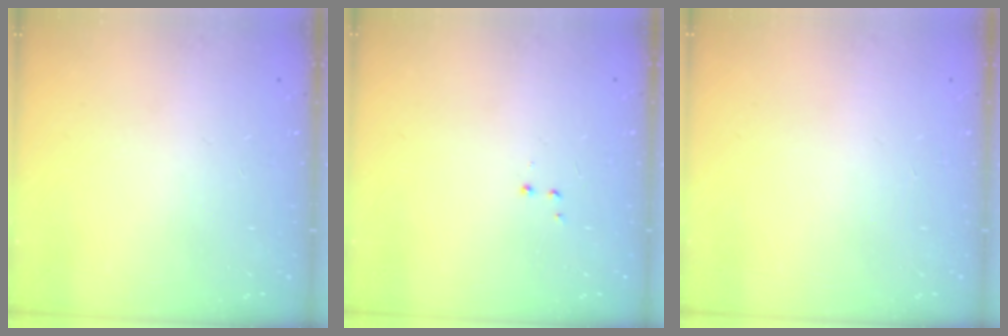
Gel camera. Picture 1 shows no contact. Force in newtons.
{"total": 2.9, "press": 2.8, "slide": 0.7}
{"total": 0.0}